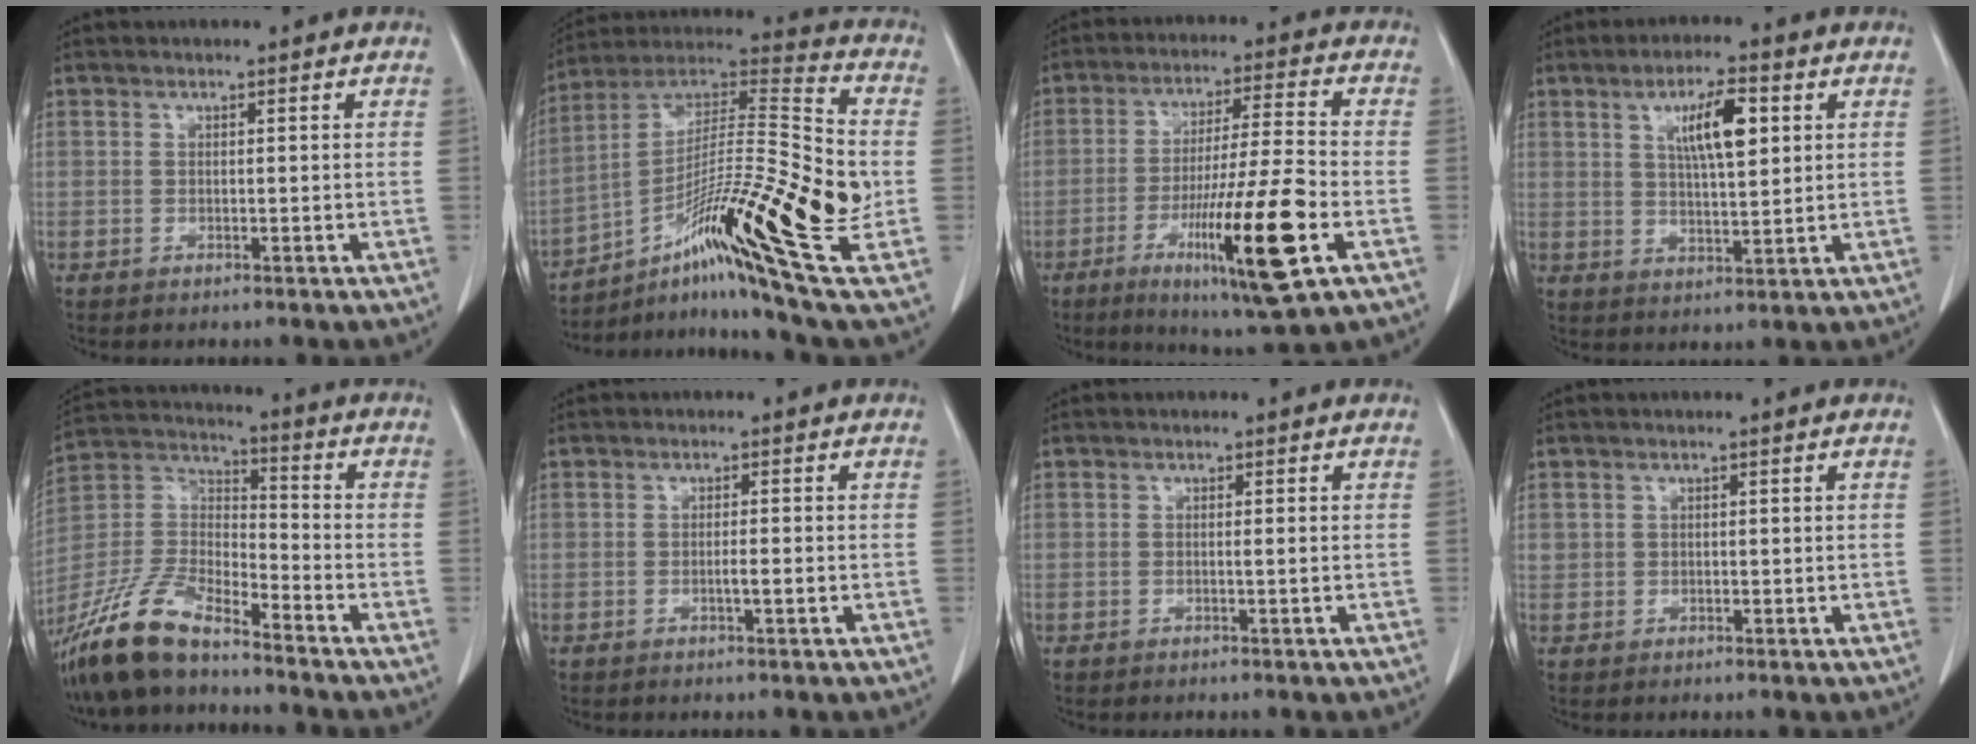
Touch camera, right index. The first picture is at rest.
{"total": 25.7, "force": [-6.7, 1.6, 24.8], "torque": [-0.406, -0.012, -0.115]}
{"total": 16.5, "force": [-6.0, 0.1, 15.4], "torque": [-0.273, -0.028, -0.098]}
{"total": 7.9, "force": [2.8, 1.7, 7.2], "torque": [-0.122, 0.003, 0.048]}
{"total": 13.0, "force": [-10.6, 3.1, 6.8], "torque": [-0.143, 0.004, -0.210]}
{"total": 1.7, "force": [-0.5, 0.0, 1.6], "torque": [-0.029, -0.001, -0.010]}
{"total": 0.7, "force": [-0.1, -0.2, 0.6], "torque": [-0.009, 0.000, -0.003]}
{"total": 1.0, "force": [0.4, 0.9, 0.3], "torque": [0.002, 0.005, 0.005]}